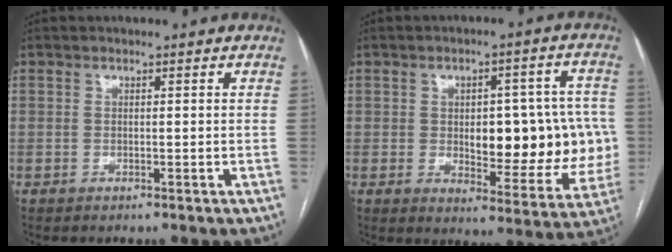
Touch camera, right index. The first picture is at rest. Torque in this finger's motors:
{"motor_torque": [0.62, -0.14, 0.29, 0.09]}